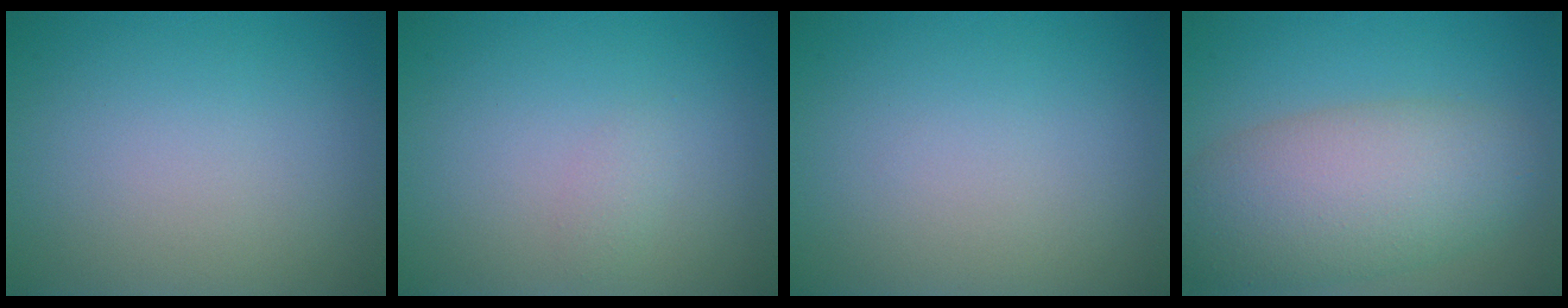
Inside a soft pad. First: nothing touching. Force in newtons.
{"total": 0.8, "press": 0.8, "slide": 0.0}
{"total": 0.0}
{"total": 7.7, "press": 7.7, "slide": 0.7}